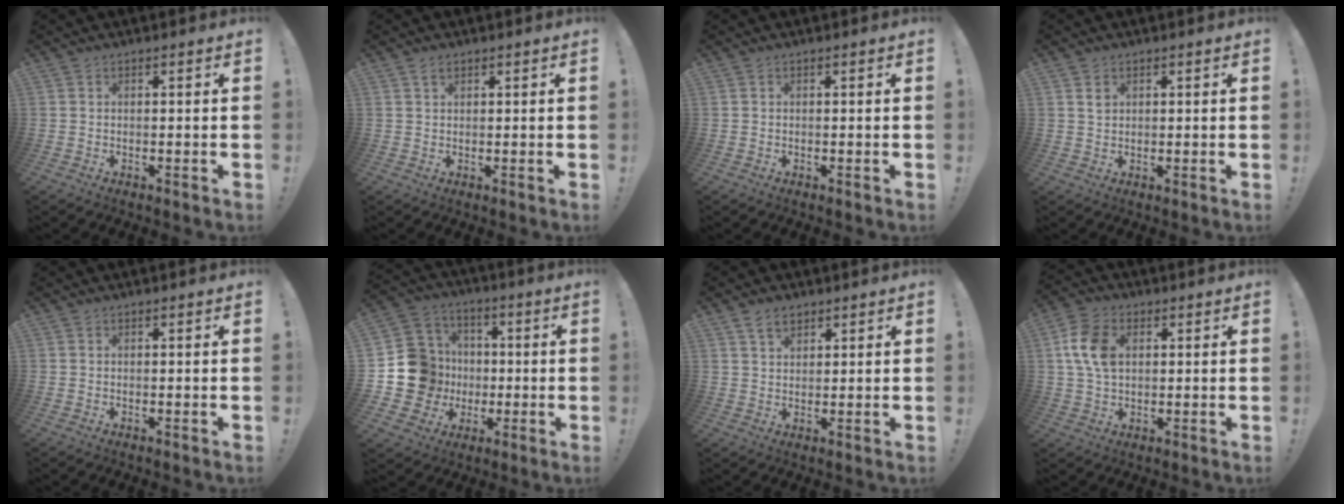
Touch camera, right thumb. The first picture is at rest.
{"total": 1.5, "force": [1.0, 0.8, 0.7], "torque": [-0.008, -0.002, 0.018]}
{"total": 0.0}
{"total": 1.9, "force": [1.0, 1.4, 0.9], "torque": [-0.004, -0.004, 0.016]}
{"total": 0.0}
{"total": 16.2, "force": [-1.5, 15.1, 5.6], "torque": [-0.083, 0.018, -0.003]}
{"total": 4.6, "force": [3.1, 2.7, 2.1], "torque": [-0.027, -0.014, 0.055]}
{"total": 11.9, "force": [2.3, 8.6, 7.8], "torque": [-0.136, 0.007, 0.046]}